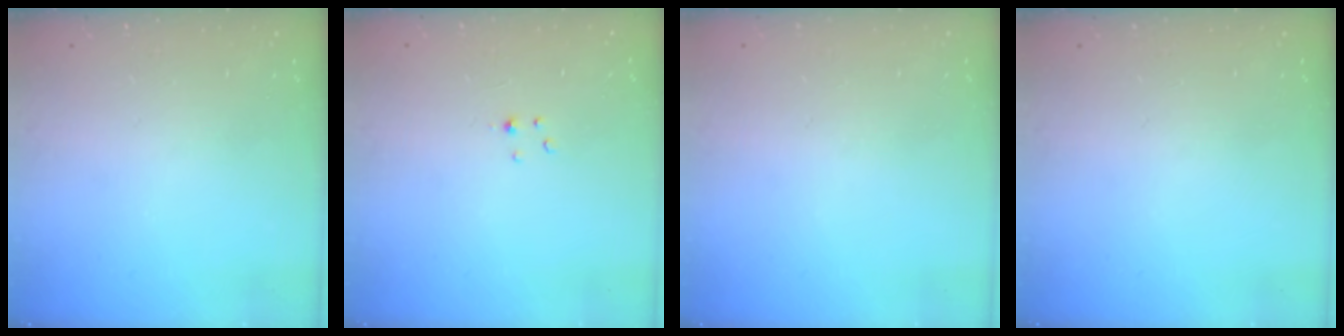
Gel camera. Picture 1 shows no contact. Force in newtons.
{"total": 1.5, "press": 1.4, "slide": 0.2}
{"total": 0.8, "press": 0.7, "slide": 0.3}
{"total": 0.0}